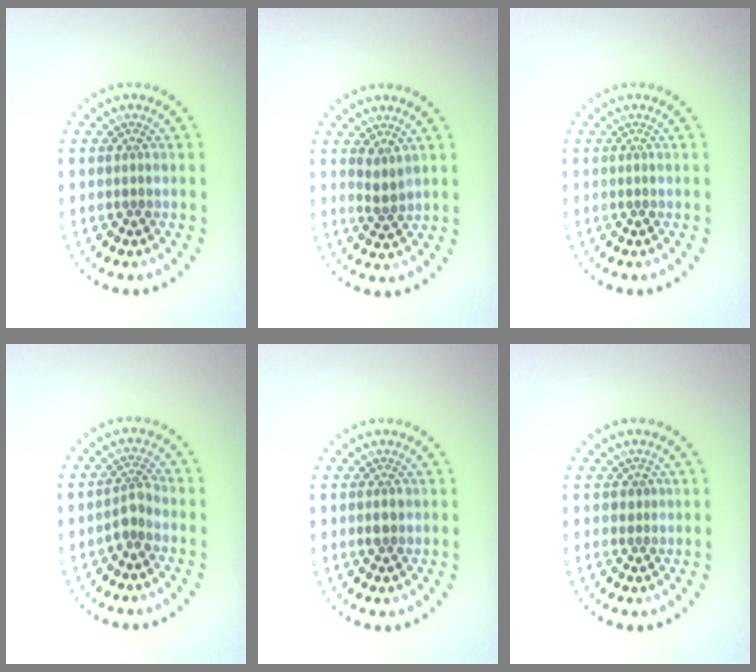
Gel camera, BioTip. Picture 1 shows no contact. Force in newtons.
{"total": 1.1, "press": 0.8, "slide": 0.7}
{"total": 0.0}
{"total": 2.0, "press": 1.4, "slide": 1.4}
{"total": 1.0, "press": 1.0, "slide": 0.1}
{"total": 0.7, "press": 0.4, "slide": 0.5}